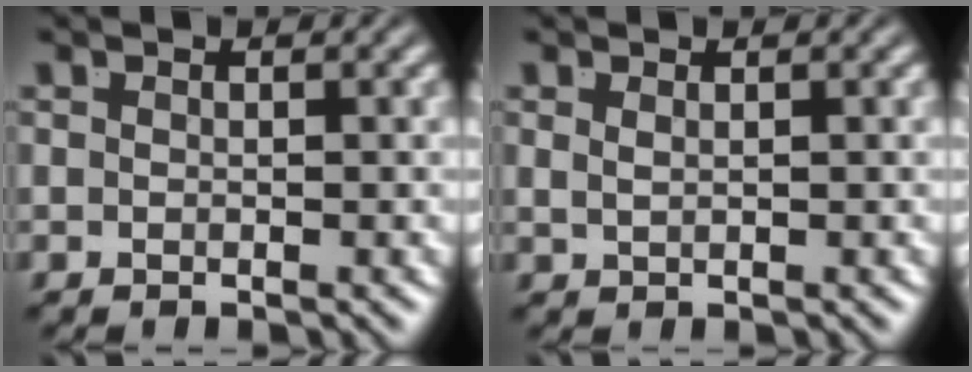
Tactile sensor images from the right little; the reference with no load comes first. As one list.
[{"total": 1.0, "force": [0.5, -0.7, 0.3], "torque": [-0.003, -0.008, 0.020]}]